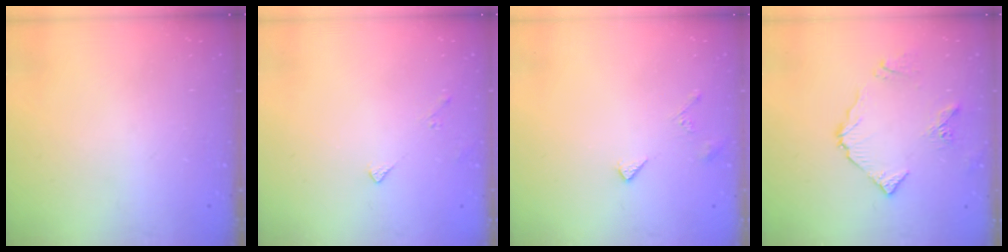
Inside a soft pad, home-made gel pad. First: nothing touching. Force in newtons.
{"total": 2.8, "press": 2.8, "slide": 0.5}
{"total": 4.9, "press": 4.8, "slide": 1.0}
{"total": 8.5, "press": 8.5, "slide": 0.2}